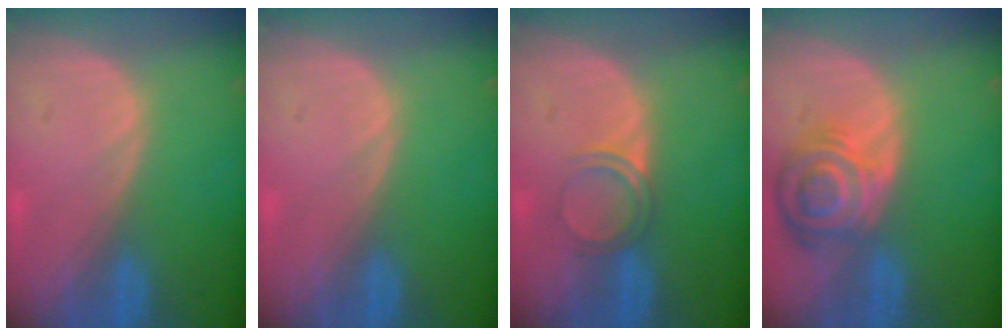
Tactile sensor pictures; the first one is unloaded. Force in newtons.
{"total": 0.0}
{"total": 3.2, "press": 2.9, "slide": 1.2}
{"total": 8.4, "press": 7.4, "slide": 3.8}